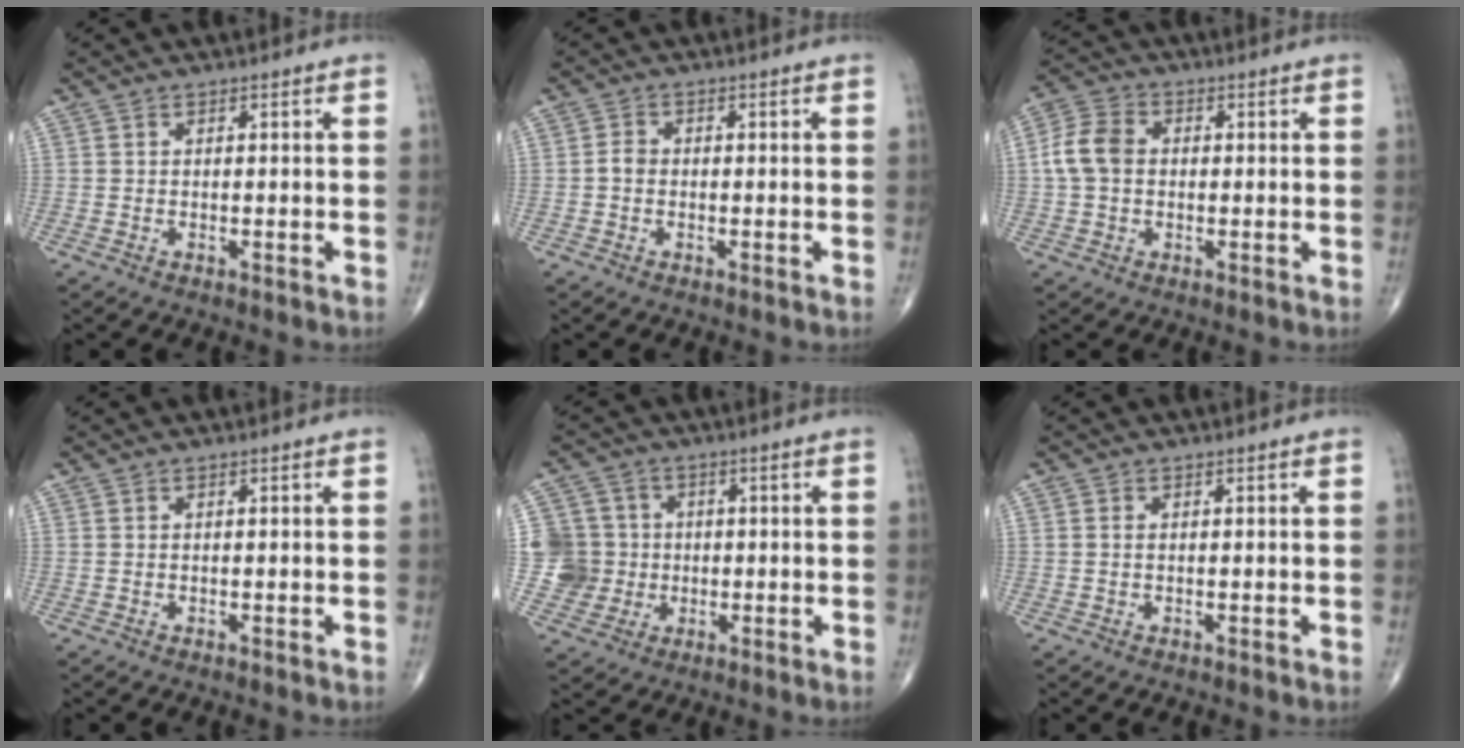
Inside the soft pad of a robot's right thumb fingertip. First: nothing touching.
{"total": 1.8, "force": [-0.4, 1.4, 1.0], "torque": [-0.013, 0.005, -0.012]}
{"total": 7.1, "force": [0.2, 5.4, 4.7], "torque": [-0.094, 0.018, -0.004]}
{"total": 0.0}
{"total": 7.8, "force": [-0.3, 7.8, 0.5], "torque": [0.018, 0.015, -0.006]}
{"total": 0.8, "force": [0.0, 0.5, 0.6], "torque": [-0.009, 0.001, -0.003]}